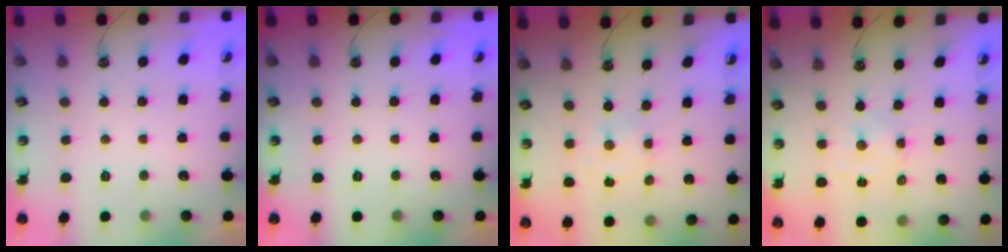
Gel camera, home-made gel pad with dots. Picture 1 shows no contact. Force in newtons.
{"total": 0.0}
{"total": 2.3, "press": 2.3, "slide": 0.3}
{"total": 3.0, "press": 3.0, "slide": 0.3}